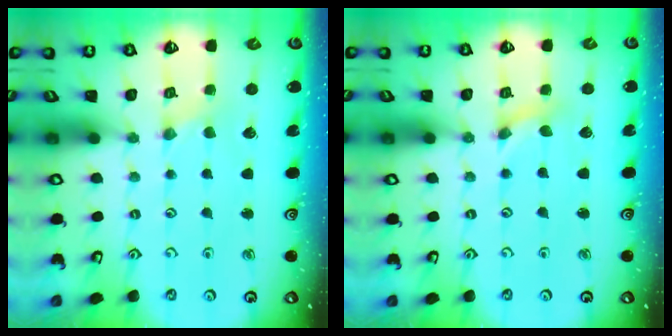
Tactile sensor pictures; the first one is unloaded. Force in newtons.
{"total": 0.8, "press": 0.8, "slide": 0.1}